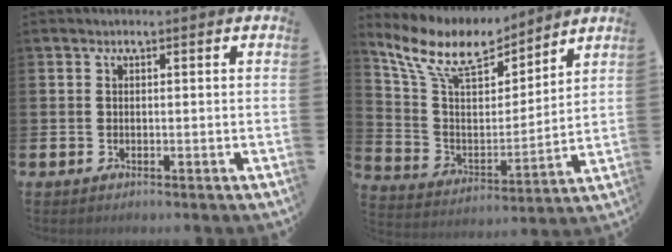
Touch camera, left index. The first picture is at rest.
{"total": 9.9, "force": [8.6, 3.4, 3.5], "torque": [-0.107, -0.055, 0.151]}